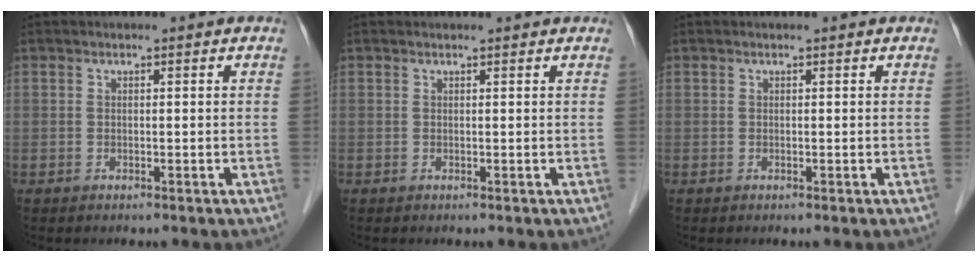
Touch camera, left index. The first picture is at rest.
{"total": 1.4, "force": [1.4, 0.2, 0.3], "torque": [-0.010, 0.013, 0.014]}
{"total": 0.0}